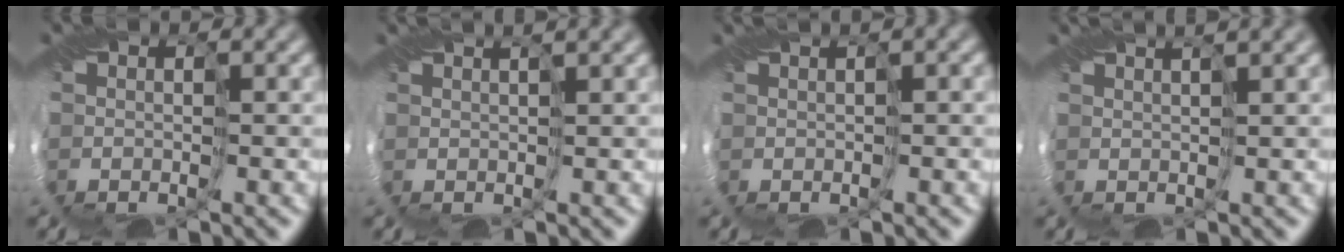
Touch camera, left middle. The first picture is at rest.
{"total": 2.2, "force": [1.7, 0.1, 1.4], "torque": [-0.028, 0.007, 0.022]}
{"total": 1.6, "force": [0.9, 0.0, 1.3], "torque": [-0.032, 0.003, 0.016]}
{"total": 2.9, "force": [2.2, 0.2, 1.8], "torque": [-0.034, 0.014, 0.024]}